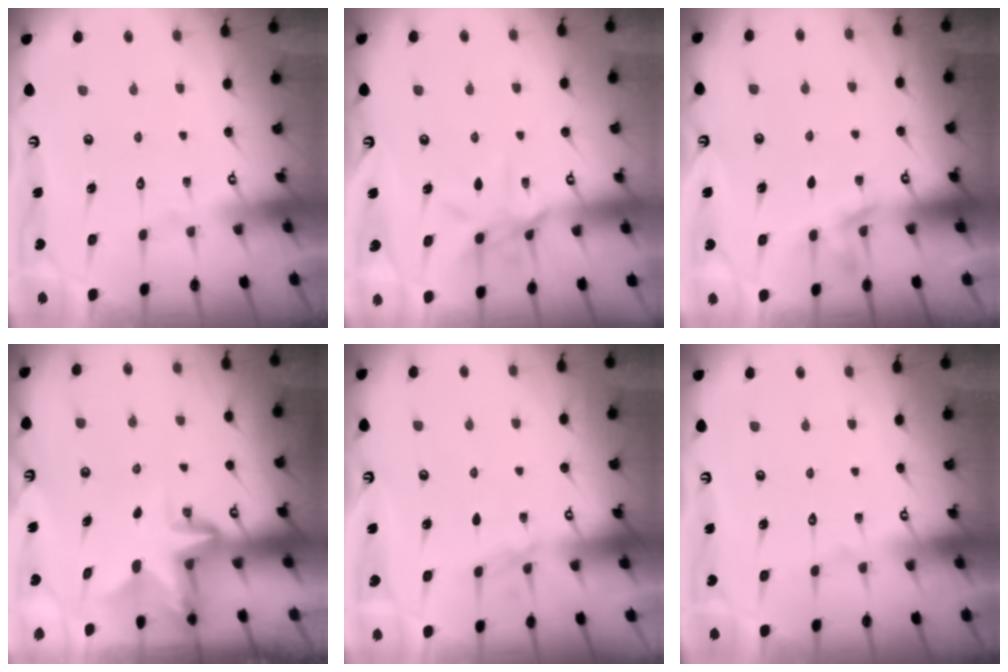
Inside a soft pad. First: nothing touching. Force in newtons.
{"total": 9.0, "press": 9.0, "slide": 0.6}
{"total": 3.5, "press": 3.1, "slide": 1.7}
{"total": 4.3, "press": 4.3, "slide": 0.3}
{"total": 3.5, "press": 3.5, "slide": 0.5}
{"total": 0.0}